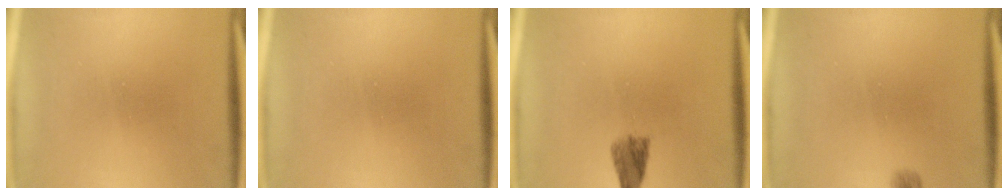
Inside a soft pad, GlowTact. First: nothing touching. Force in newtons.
{"total": 0.0}
{"total": 3.8}
{"total": 1.3}